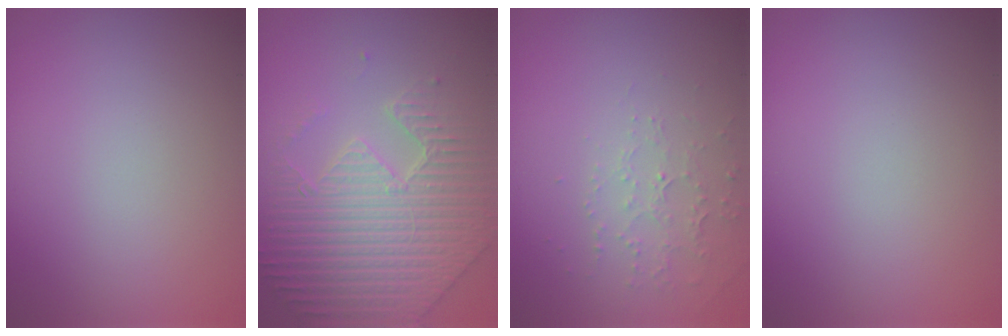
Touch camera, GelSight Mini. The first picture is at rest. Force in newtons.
{"total": 7.6, "press": 5.7, "slide": 5.0}
{"total": 1.9, "press": 1.8, "slide": 0.6}
{"total": 0.0}